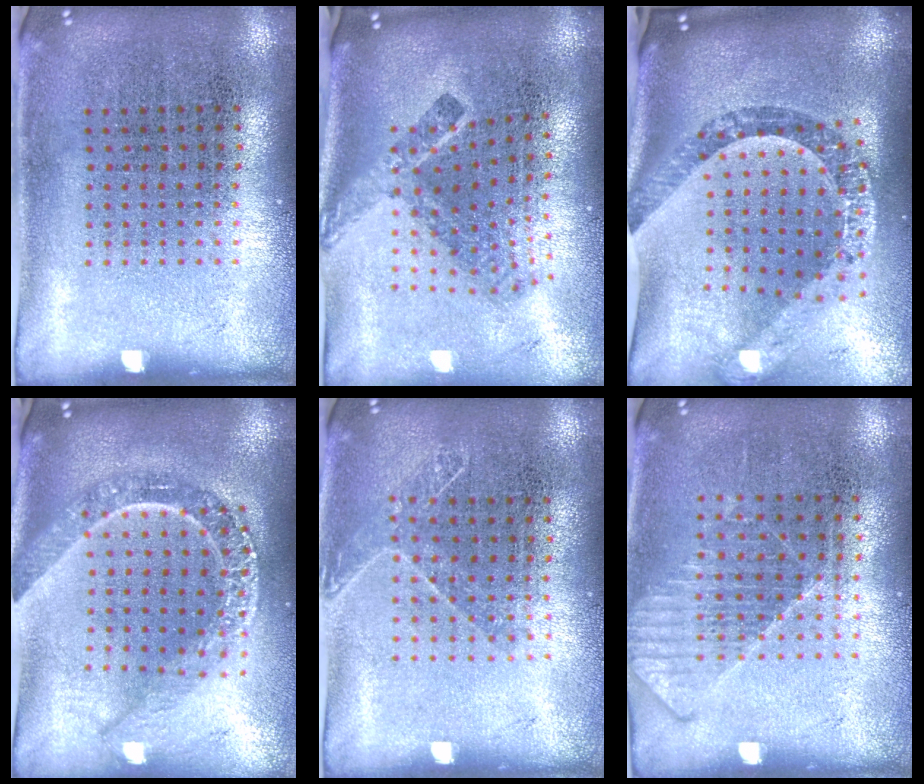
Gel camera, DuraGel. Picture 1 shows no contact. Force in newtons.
{"total": 2.4, "press": 1.5, "slide": 1.9}
{"total": 2.6, "press": 2.0, "slide": 1.6}
{"total": 2.4, "press": 2.0, "slide": 1.3}
{"total": 1.1, "press": 0.9, "slide": 0.5}
{"total": 1.2, "press": 1.2, "slide": 0.3}